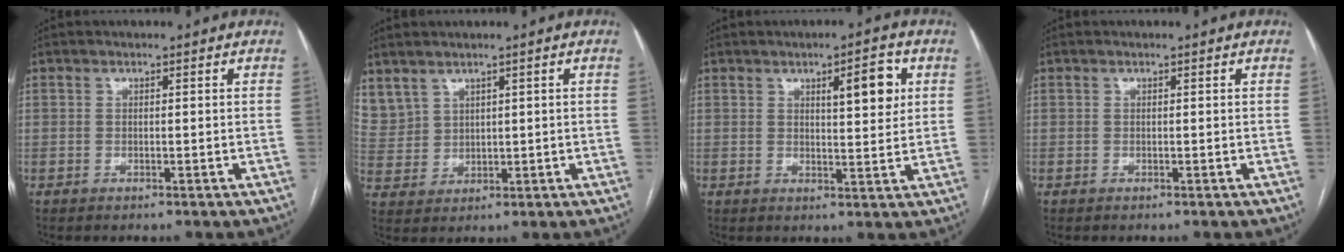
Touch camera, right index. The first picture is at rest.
{"total": 8.7, "force": [5.3, 6.4, 2.5], "torque": [-0.088, 0.020, 0.131]}
{"total": 6.0, "force": [2.3, 1.5, 5.4], "torque": [-0.077, 0.001, 0.033]}
{"total": 0.0}